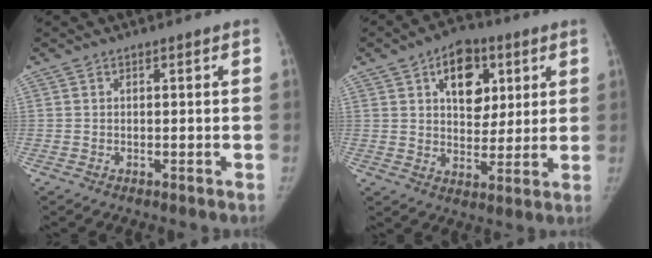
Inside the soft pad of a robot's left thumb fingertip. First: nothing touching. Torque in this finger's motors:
{"motor_torque": [2.59, 2.42, 1.36, -0.53, 0.33]}